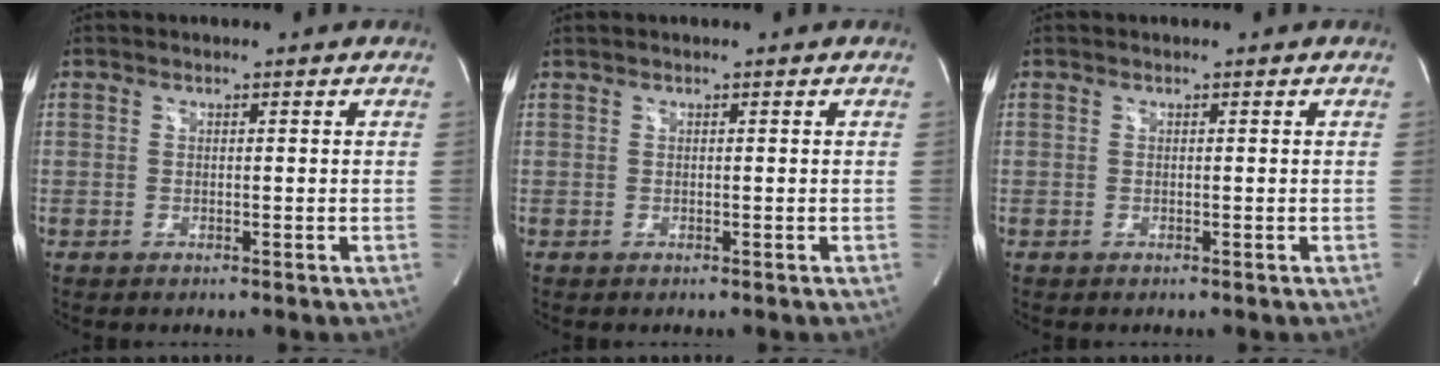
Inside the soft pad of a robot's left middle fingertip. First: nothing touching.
{"total": 0.0}
{"total": 0.0}